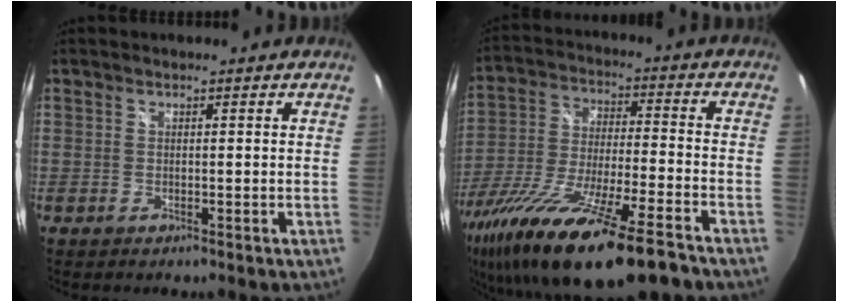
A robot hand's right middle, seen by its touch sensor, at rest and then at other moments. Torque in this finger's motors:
{"motor_torque": [1.45, -0.69, 0.96, 0.21]}